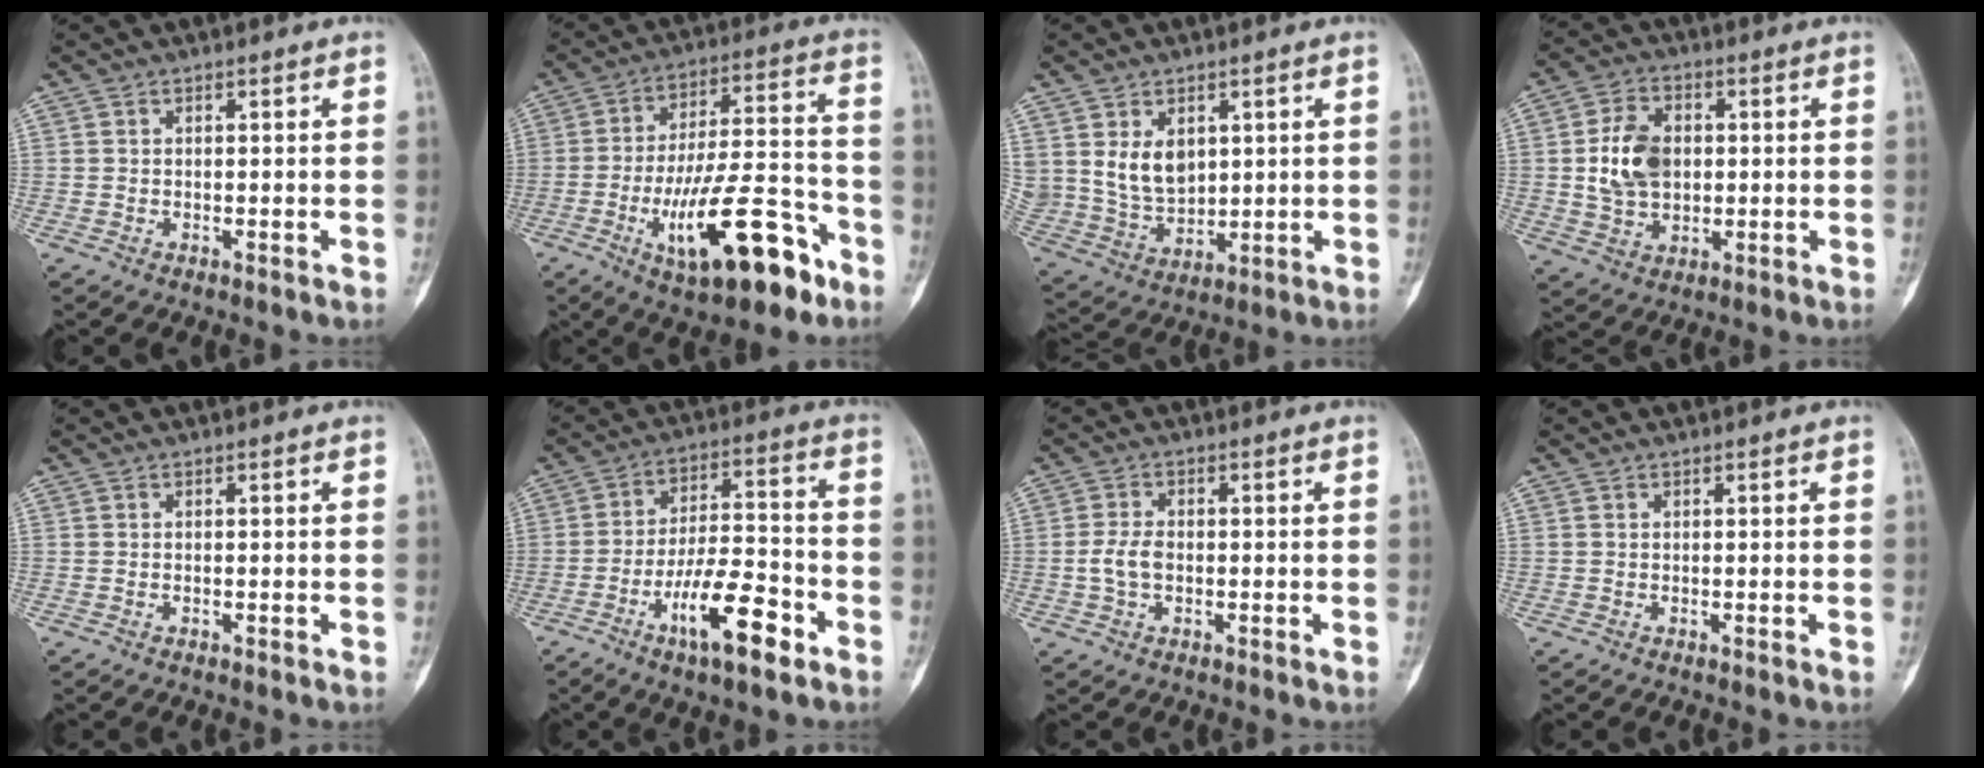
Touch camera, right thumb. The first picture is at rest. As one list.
[{"total": 20.6, "force": [-9.5, 7.6, 16.5], "torque": [-0.268, 0.056, -0.144]}, {"total": 9.2, "force": [3.0, 6.6, 5.7], "torque": [-0.082, -0.016, 0.079]}, {"total": 10.4, "force": [0.7, 7.5, 7.2], "torque": [-0.111, 0.005, 0.014]}, {"total": 0.0}, {"total": 13.9, "force": [-6.8, 4.4, 11.2], "torque": [-0.187, 0.040, -0.113]}, {"total": 4.0, "force": [-0.6, 2.5, 3.1], "torque": [-0.067, 0.010, -0.015]}, {"total": 0.0}]